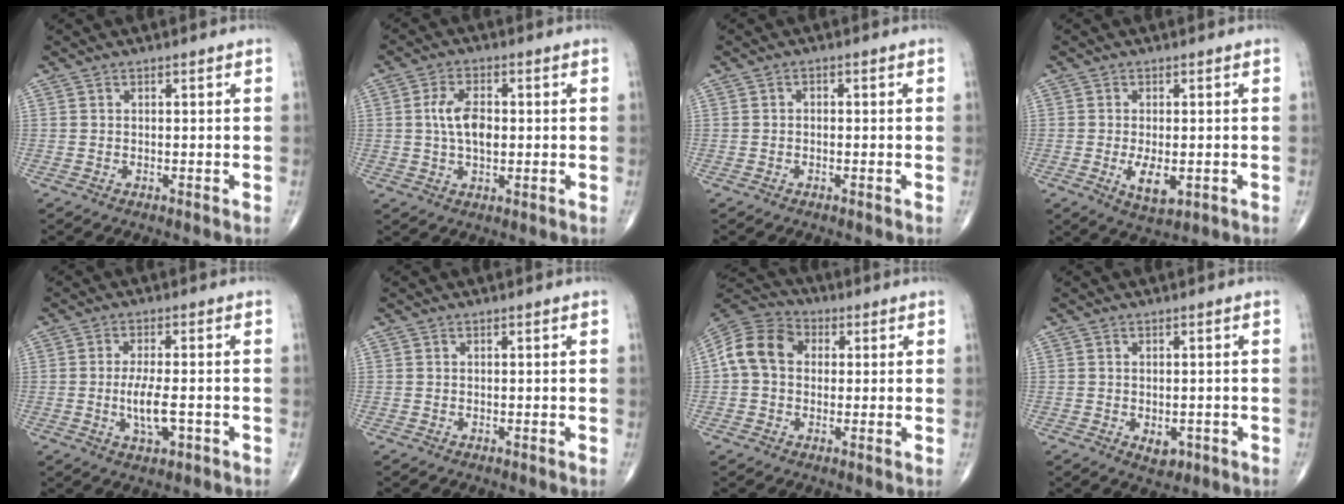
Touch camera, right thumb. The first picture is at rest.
{"total": 7.6, "force": [0.6, 4.1, 6.3], "torque": [-0.113, 0.003, 0.008]}
{"total": 0.9, "force": [-0.2, 0.7, 0.6], "torque": [-0.004, 0.005, -0.008]}
{"total": 5.6, "force": [-1.2, 2.6, 4.7], "torque": [-0.079, -0.011, -0.016]}
{"total": 5.9, "force": [-1.4, 2.1, 5.4], "torque": [-0.103, -0.003, -0.023]}
{"total": 0.0}
{"total": 11.0, "force": [1.2, 8.6, 6.7], "torque": [-0.117, 0.030, 0.009]}
{"total": 3.0, "force": [-0.9, 1.9, 2.1], "torque": [-0.018, -0.001, -0.006]}